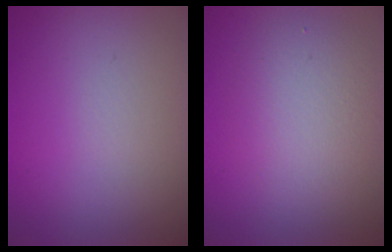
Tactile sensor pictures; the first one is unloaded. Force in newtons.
{"total": 3.8, "press": 3.8, "slide": 0.4}